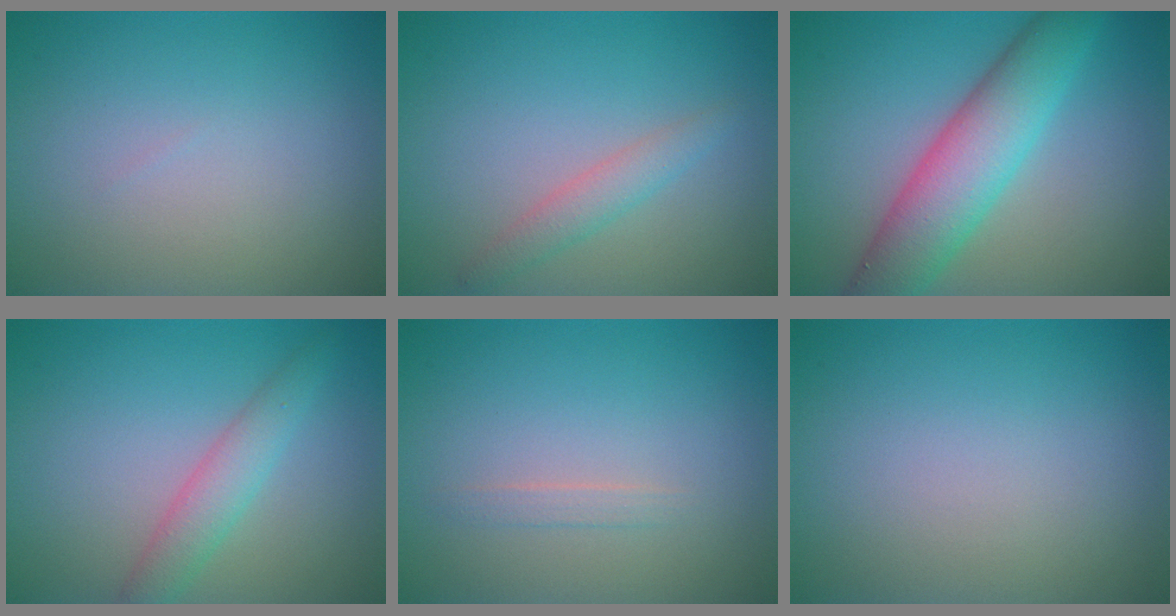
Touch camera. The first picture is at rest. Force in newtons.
{"total": 2.7, "press": 2.7, "slide": 0.2}
{"total": 7.1, "press": 7.1, "slide": 0.2}
{"total": 2.9, "press": 2.9, "slide": 0.1}
{"total": 0.8, "press": 0.8, "slide": 0.0}
{"total": 0.0}